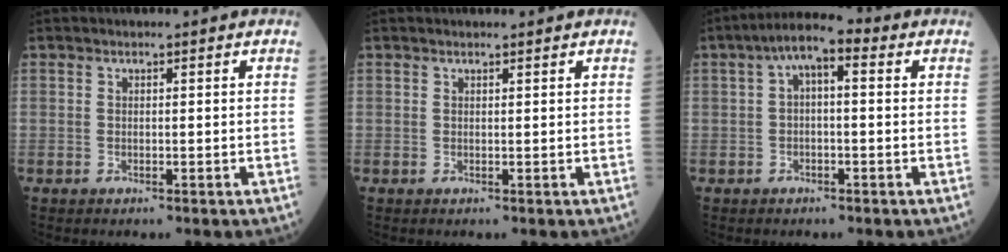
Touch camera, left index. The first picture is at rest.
{"total": 1.2, "force": [1.0, -0.1, 0.5], "torque": [-0.007, 0.006, 0.015]}
{"total": 6.3, "force": [1.2, 2.1, 5.8], "torque": [-0.098, 0.032, 0.011]}